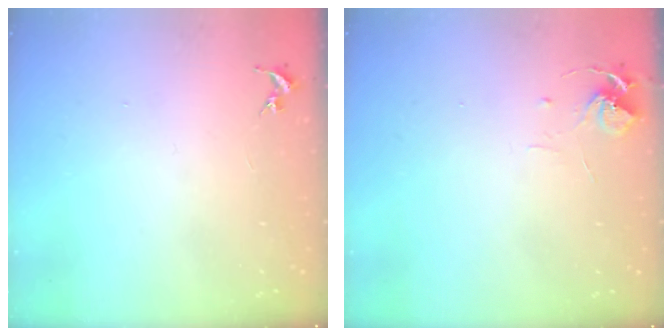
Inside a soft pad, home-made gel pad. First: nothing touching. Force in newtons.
{"total": 7.6, "press": 7.5, "slide": 0.5}